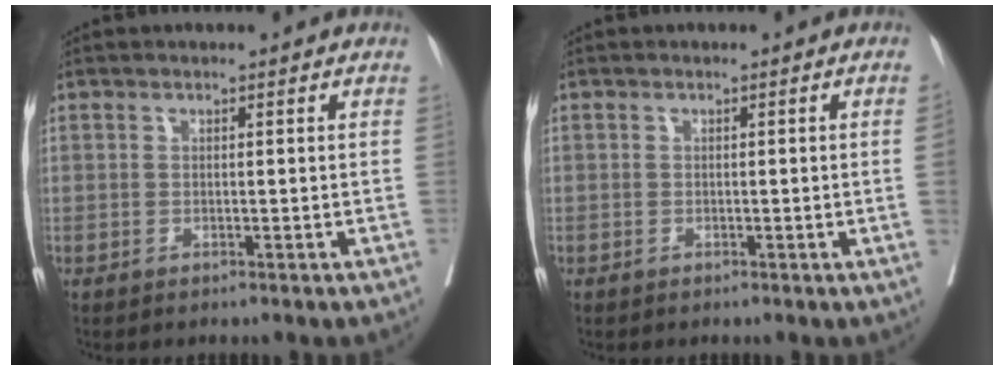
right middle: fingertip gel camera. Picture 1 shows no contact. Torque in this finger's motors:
{"motor_torque": [0.93, -1.21, -0.17, -0.21]}